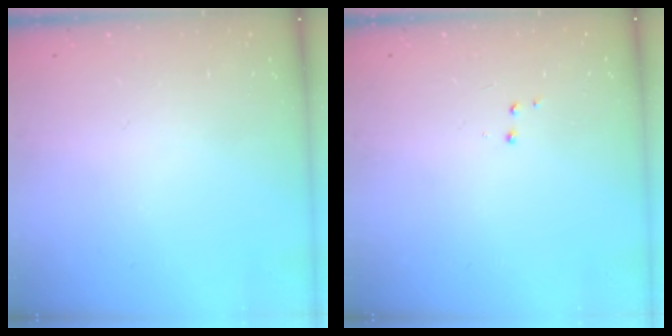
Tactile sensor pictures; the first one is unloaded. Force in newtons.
{"total": 2.9, "press": 2.8, "slide": 0.7}